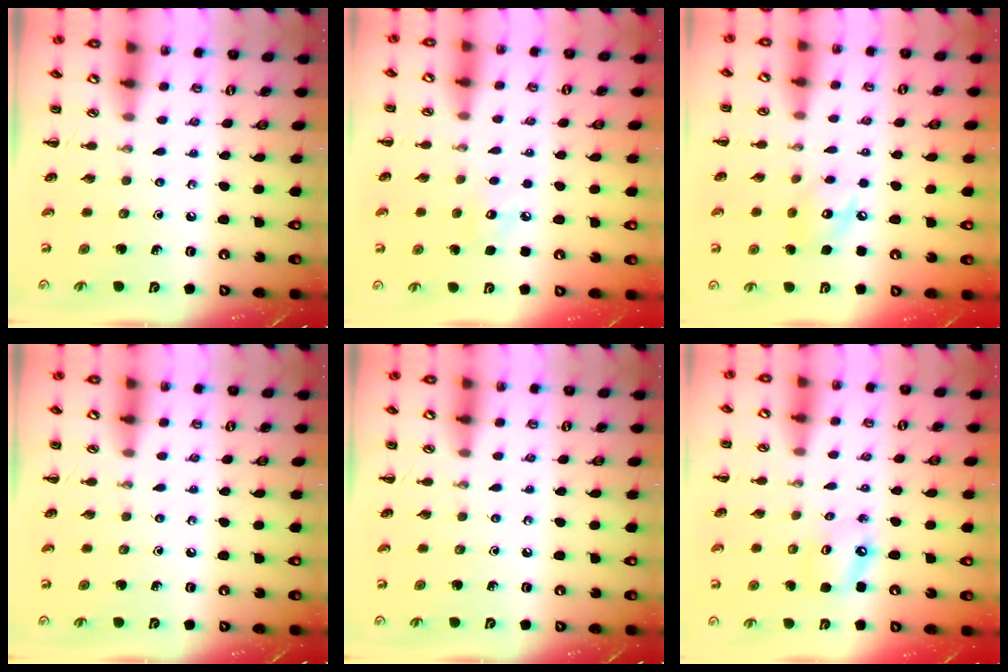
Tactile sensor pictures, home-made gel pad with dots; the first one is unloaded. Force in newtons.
{"total": 5.9, "press": 5.6, "slide": 1.7}
{"total": 7.3, "press": 7.3, "slide": 0.9}
{"total": 0.0}
{"total": 0.0}
{"total": 5.8, "press": 5.7, "slide": 1.1}